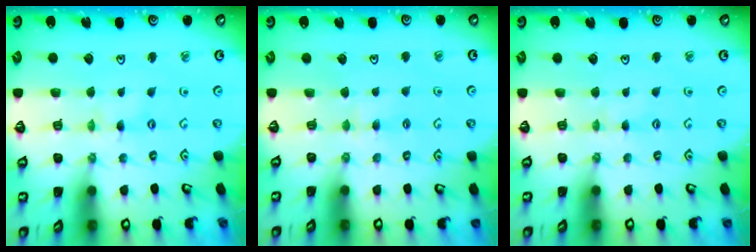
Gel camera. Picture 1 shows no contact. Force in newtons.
{"total": 2.9, "press": 2.9, "slide": 0.5}
{"total": 1.2, "press": 1.2, "slide": 0.3}